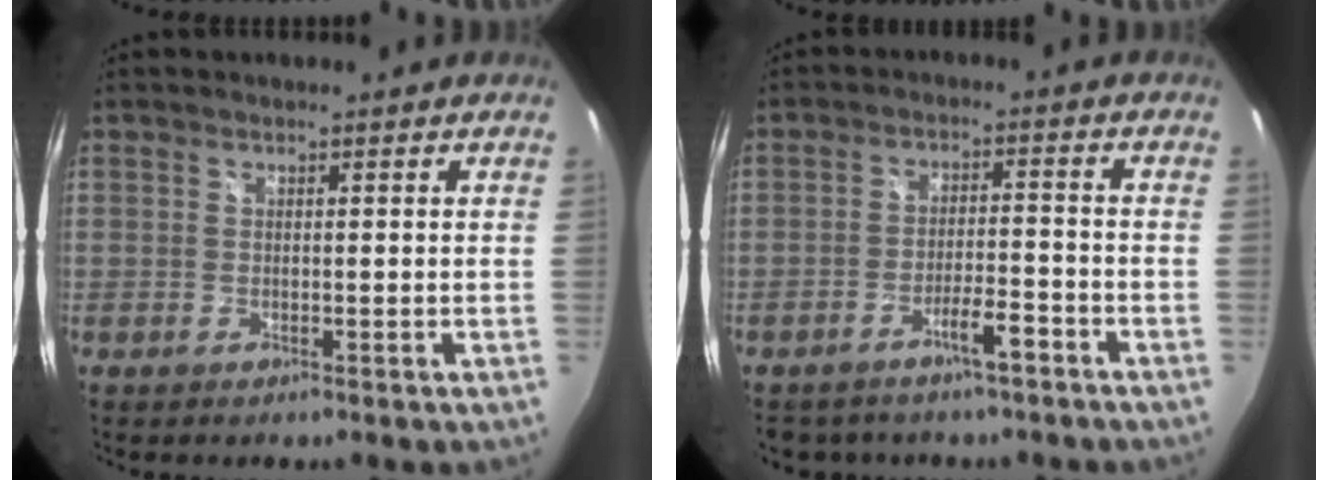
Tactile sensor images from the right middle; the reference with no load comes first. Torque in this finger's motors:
{"motor_torque": [1.07, -1.07, 0.09, 0.06]}